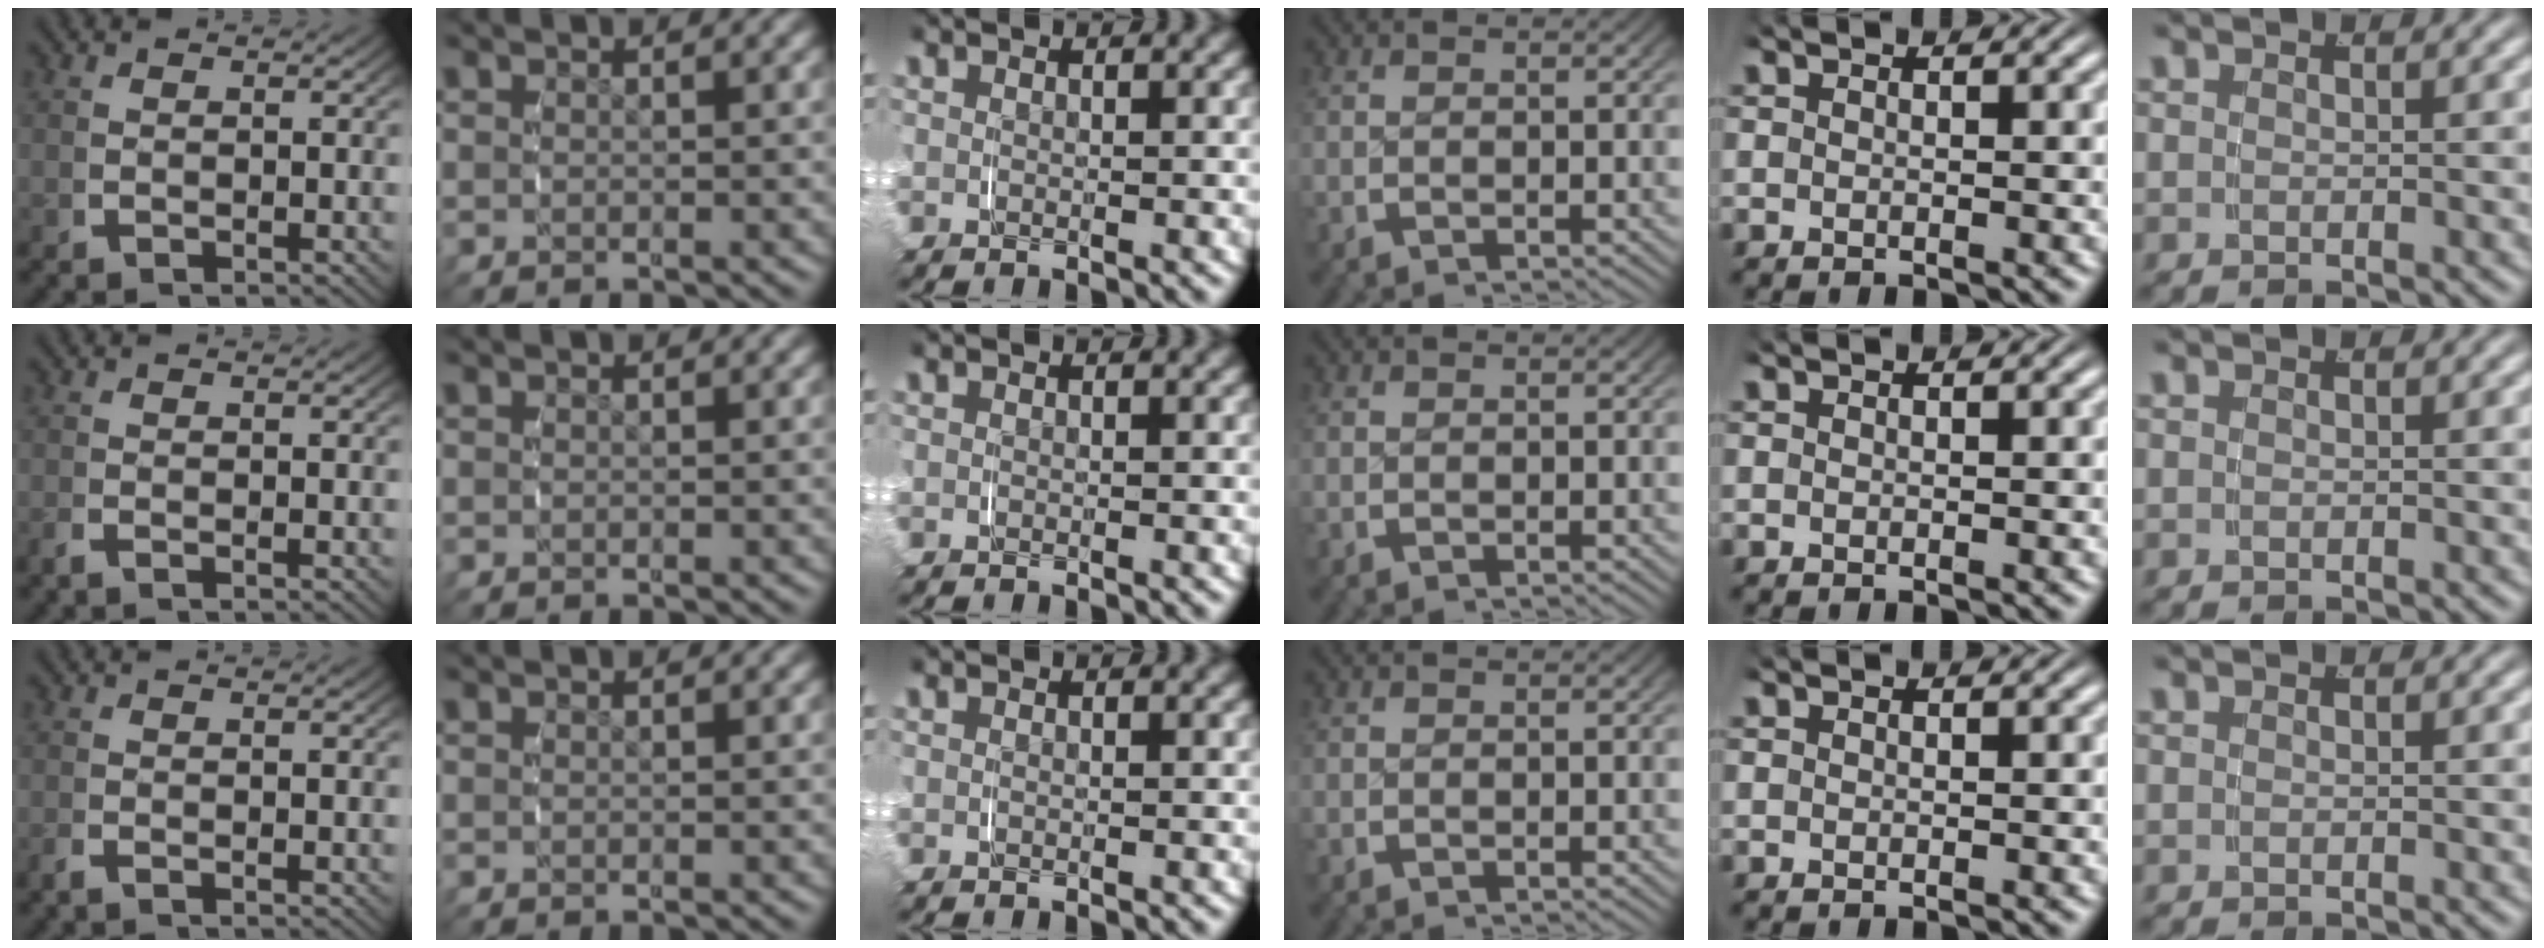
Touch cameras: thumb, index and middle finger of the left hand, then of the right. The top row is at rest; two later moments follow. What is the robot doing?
{"motion": "grasp_and_lifting", "object": "paper"}